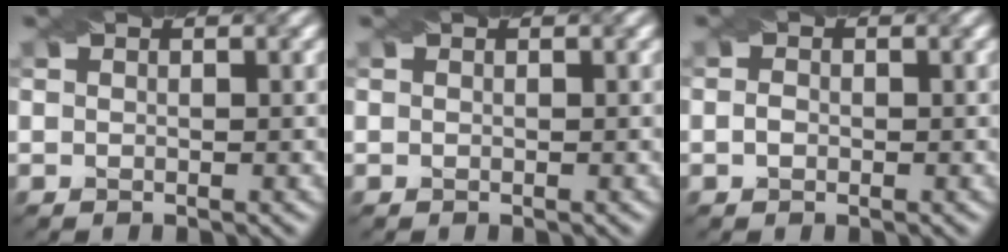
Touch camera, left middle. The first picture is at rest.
{"total": 0.0}
{"total": 0.8, "force": [-0.5, 0.5, 0.4], "torque": [-0.011, 0.002, -0.011]}